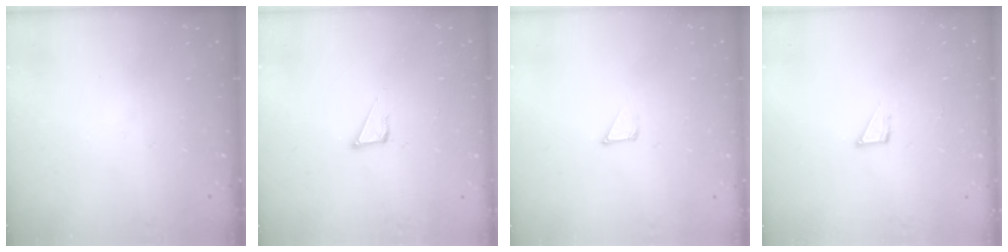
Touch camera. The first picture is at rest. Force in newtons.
{"total": 4.5, "press": 4.5, "slide": 0.3}
{"total": 1.3, "press": 1.3, "slide": 0.0}
{"total": 2.8, "press": 2.8, "slide": 0.2}